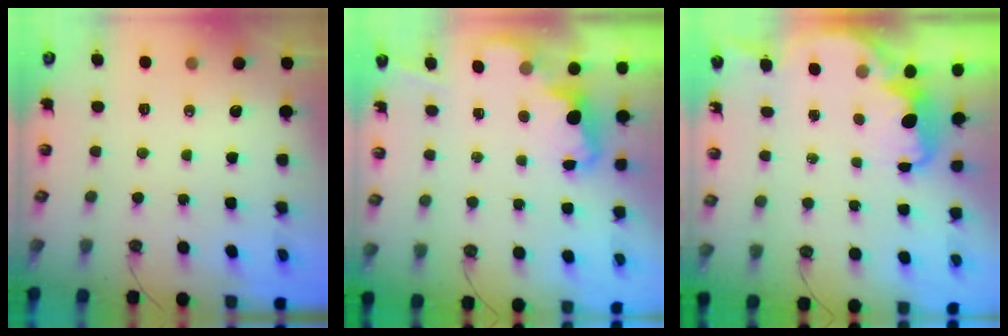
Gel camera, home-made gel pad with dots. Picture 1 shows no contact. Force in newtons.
{"total": 2.5, "press": 2.4, "slide": 0.5}
{"total": 2.7, "press": 2.7, "slide": 0.4}